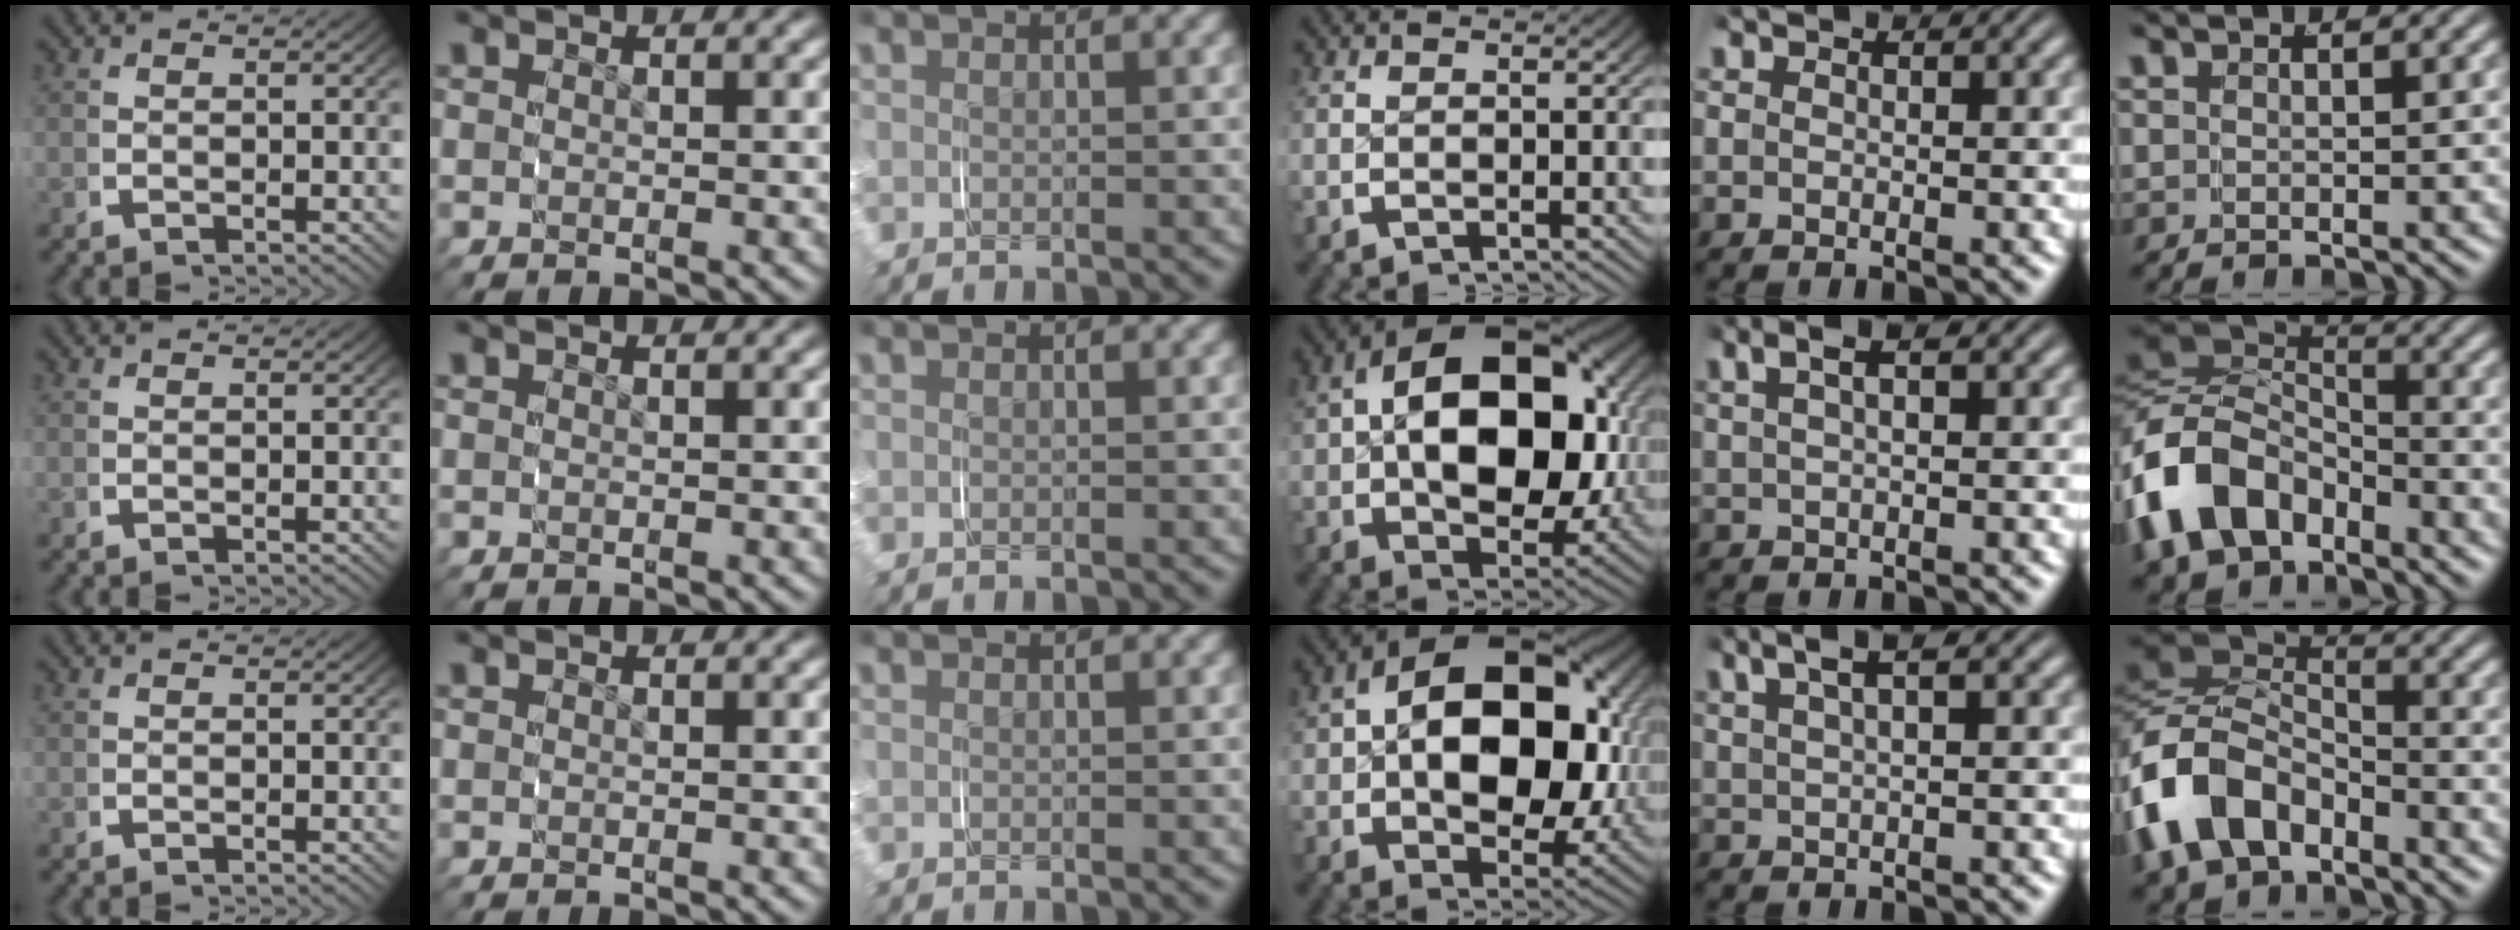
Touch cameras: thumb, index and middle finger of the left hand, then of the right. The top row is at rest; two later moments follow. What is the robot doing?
{"motion": "grasp_and_lifting", "object": "shorts"}